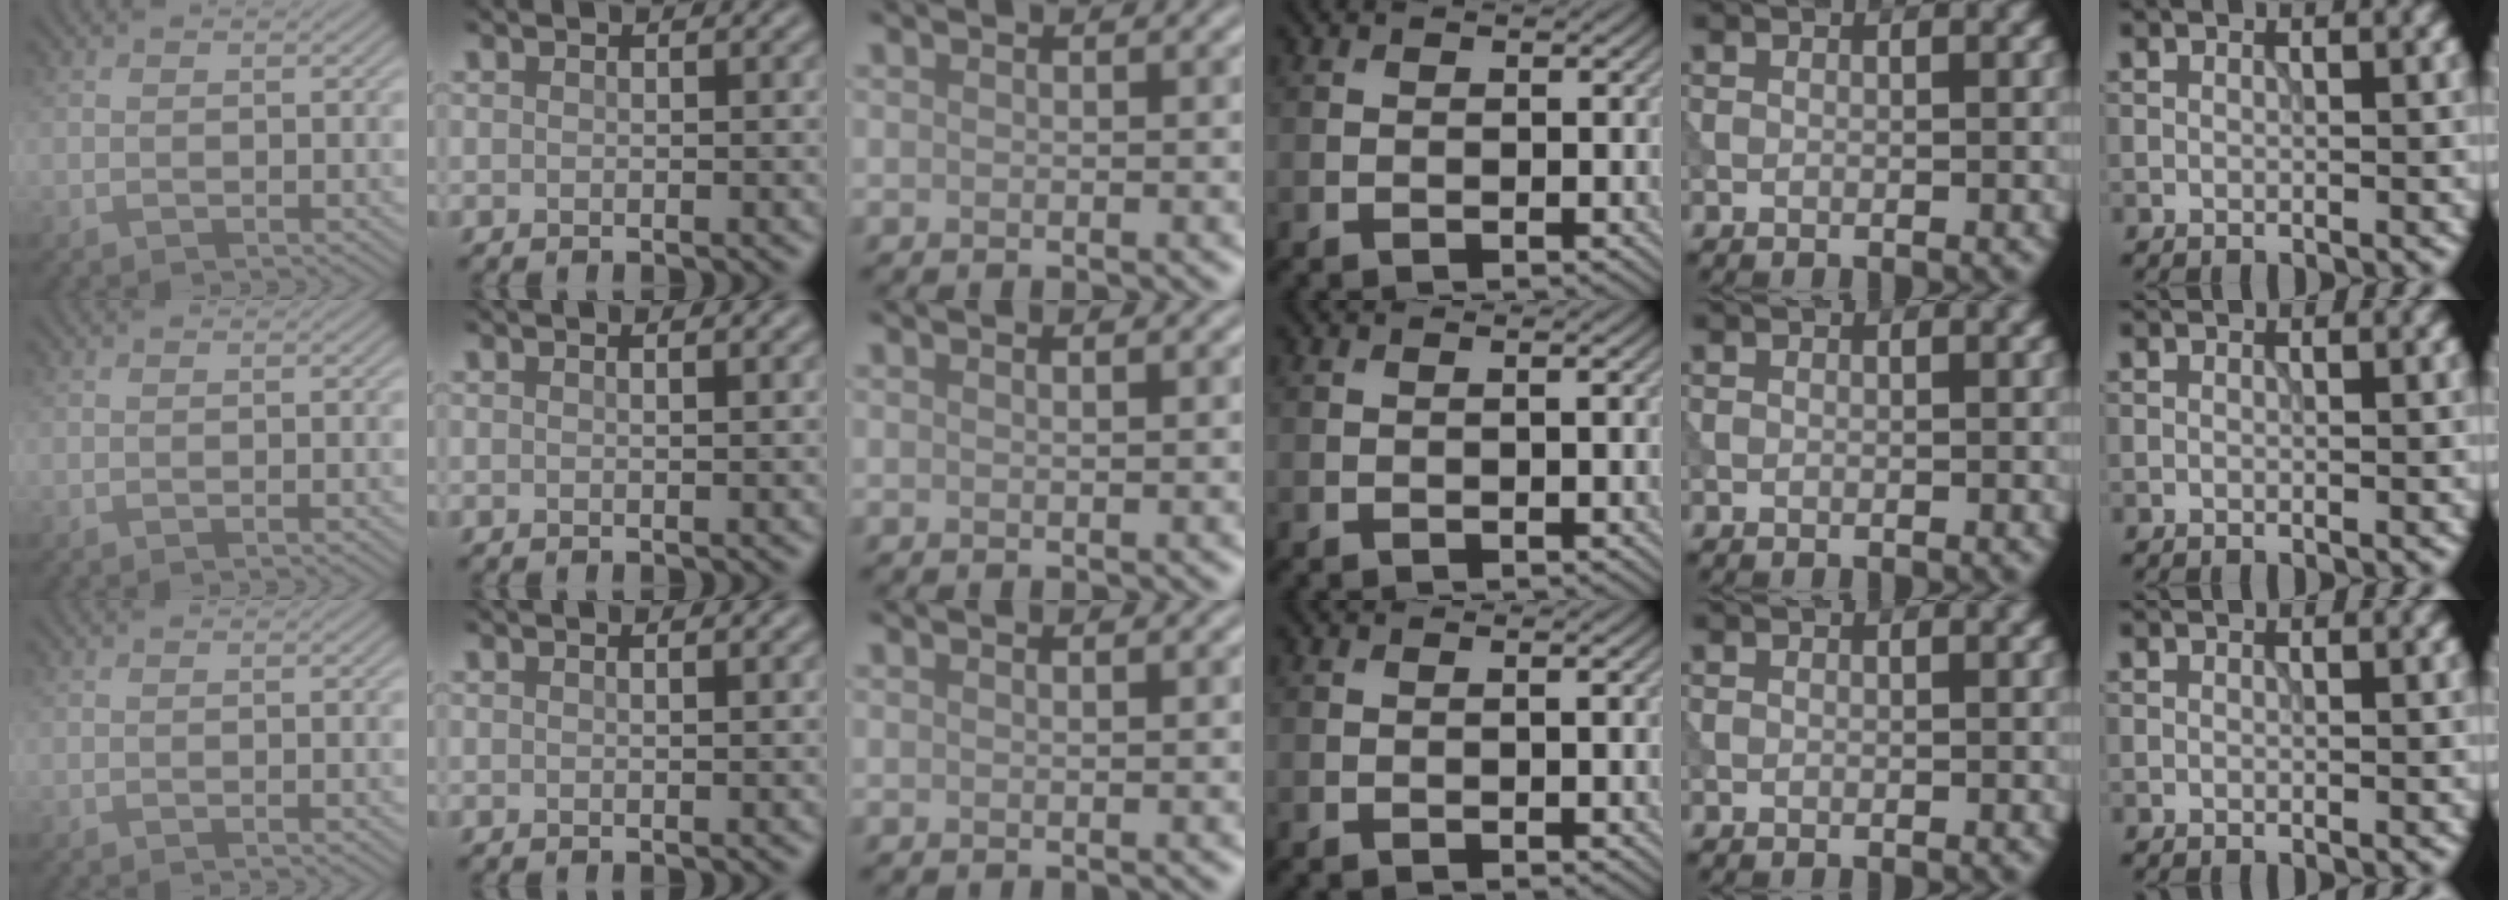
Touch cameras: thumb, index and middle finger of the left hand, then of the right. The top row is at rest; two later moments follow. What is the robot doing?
{"motion": "dispense", "object": "syringe"}